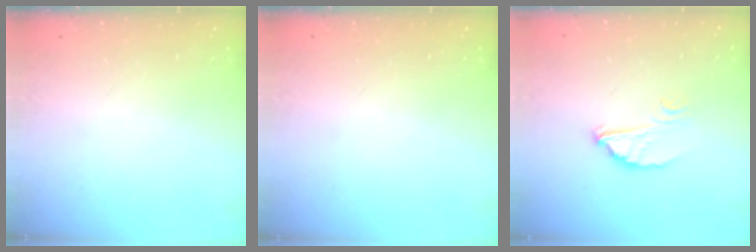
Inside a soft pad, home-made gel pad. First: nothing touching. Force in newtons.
{"total": 0.0}
{"total": 6.1, "press": 6.1, "slide": 0.5}